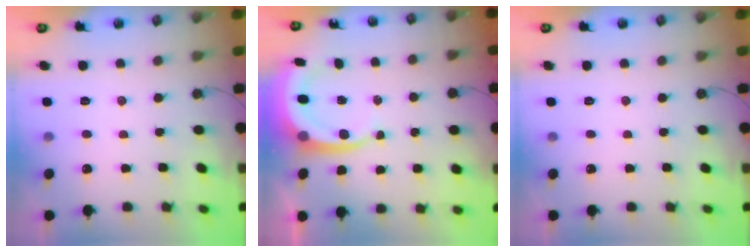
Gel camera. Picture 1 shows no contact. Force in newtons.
{"total": 8.6, "press": 8.4, "slide": 1.5}
{"total": 0.0}